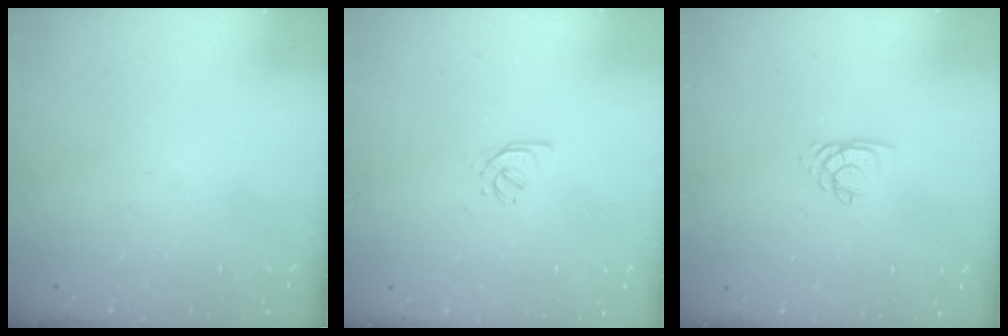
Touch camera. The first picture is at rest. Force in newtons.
{"total": 2.4, "press": 2.3, "slide": 0.6}
{"total": 1.9, "press": 1.8, "slide": 0.3}